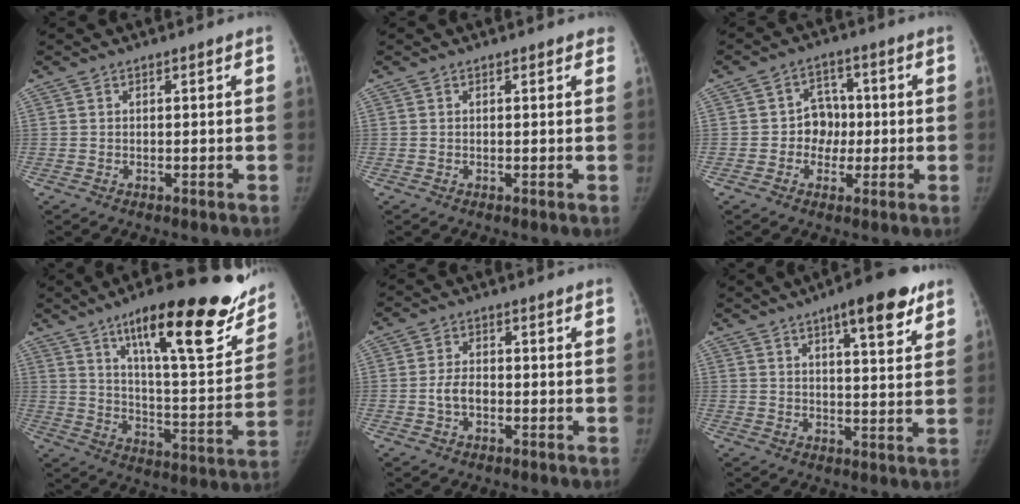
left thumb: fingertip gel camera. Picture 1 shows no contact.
{"total": 1.0, "force": [0.8, 0.4, 0.4], "torque": [0.002, 0.000, 0.005]}
{"total": 6.3, "force": [-0.5, 5.4, 3.1], "torque": [-0.007, 0.013, -0.017]}
{"total": 26.3, "force": [17.4, 6.4, 18.7], "torque": [-0.231, -0.075, 0.260]}
{"total": 3.6, "force": [-0.9, 2.3, 2.6], "torque": [-0.049, 0.013, -0.019]}
{"total": 11.7, "force": [6.8, 3.2, 9.0], "torque": [-0.102, -0.025, 0.091]}